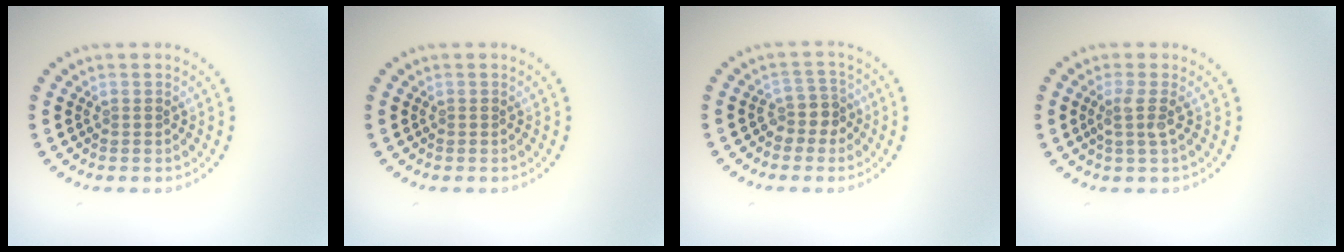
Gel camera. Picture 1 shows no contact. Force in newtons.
{"total": 0.0}
{"total": 2.2, "press": 1.7, "slide": 1.4}
{"total": 1.7, "press": 1.2, "slide": 1.2}